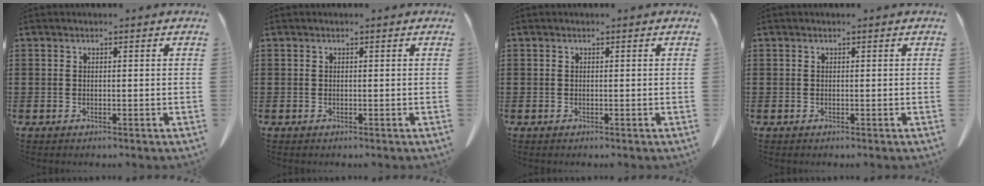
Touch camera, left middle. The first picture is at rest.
{"total": 0.0}
{"total": 0.0}
{"total": 0.0}